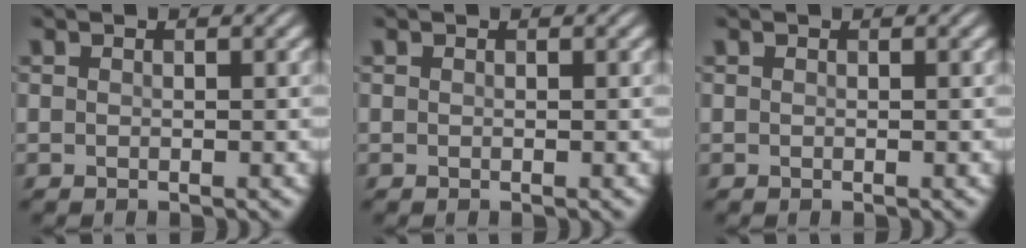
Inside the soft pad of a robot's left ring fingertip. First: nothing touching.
{"total": 0.0}
{"total": 0.0}